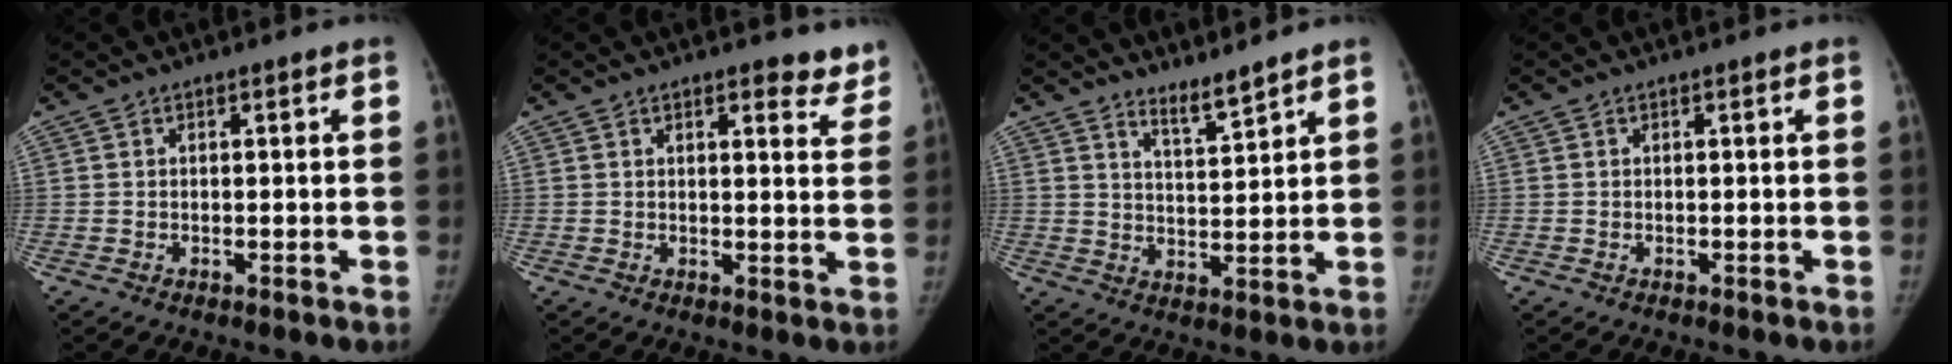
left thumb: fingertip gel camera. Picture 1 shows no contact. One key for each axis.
{"total": 5.9, "fx": 4.7, "fy": 2.2, "fz": 2.8, "tx": 0.002, "ty": -0.024, "tz": 0.046}
{"total": 4.4, "fx": 4.0, "fy": 0.2, "fz": 1.8, "tx": -0.029, "ty": -0.044, "tz": 0.077}
{"total": 0.0}